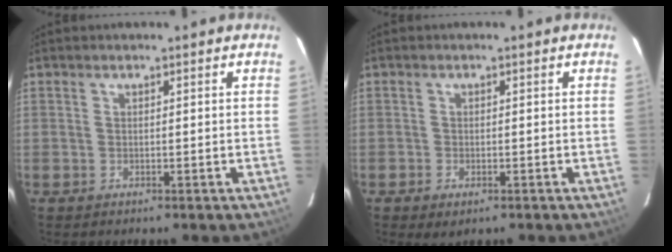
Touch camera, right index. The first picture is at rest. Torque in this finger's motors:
{"motor_torque": [0.23, -0.24, 0.10, -0.01]}